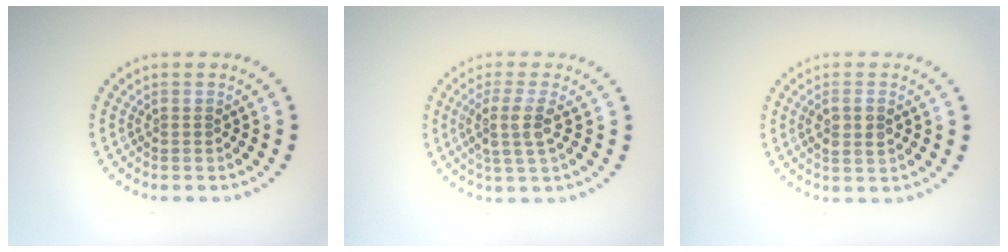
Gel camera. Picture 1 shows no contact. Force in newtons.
{"total": 2.9, "press": 2.4, "slide": 1.7}
{"total": 2.3, "press": 2.2, "slide": 0.8}